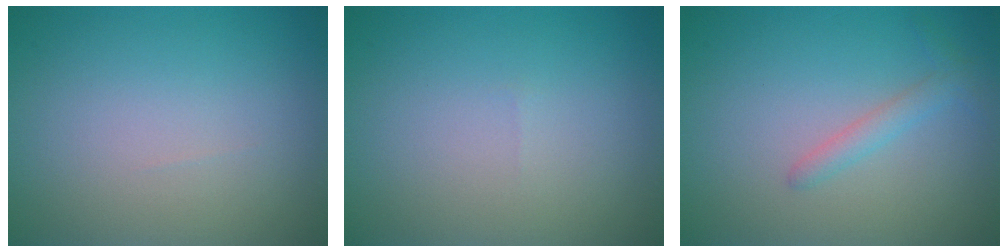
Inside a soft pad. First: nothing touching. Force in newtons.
{"total": 0.0}
{"total": 1.5, "press": 1.5, "slide": 0.1}